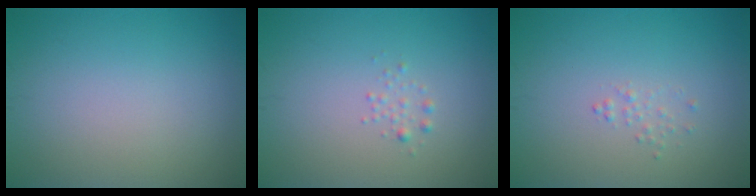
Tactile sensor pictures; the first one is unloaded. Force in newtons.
{"total": 0.8, "press": 0.8, "slide": 0.0}
{"total": 0.7, "press": 0.7, "slide": 0.1}